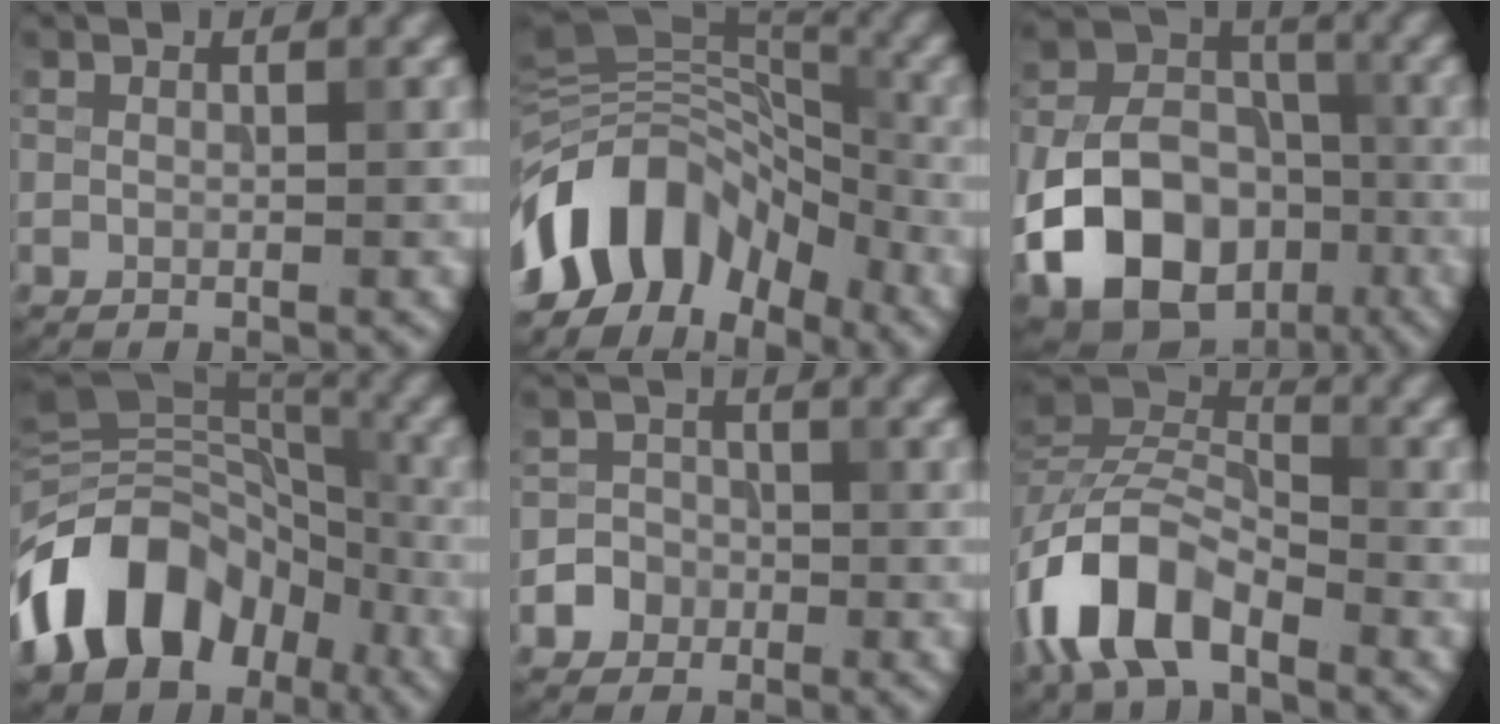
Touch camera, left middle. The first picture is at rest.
{"total": 12.5, "force": [-5.6, 7.9, 7.8], "torque": [-0.144, 0.028, -0.119]}
{"total": 14.7, "force": [-5.8, 11.0, 7.9], "torque": [-0.151, -0.028, -0.113]}
{"total": 13.6, "force": [-6.4, 9.3, 7.4], "torque": [-0.143, 0.017, -0.129]}
{"total": 2.4, "force": [-1.0, 2.2, 0.3], "torque": [0.015, 0.003, -0.023]}
{"total": 8.1, "force": [-4.3, 4.4, 5.3], "torque": [-0.101, 0.008, -0.096]}